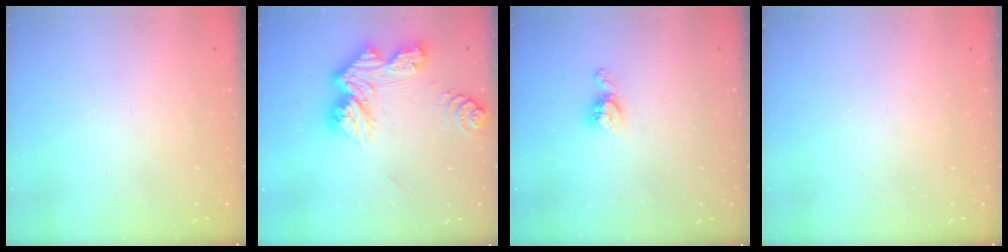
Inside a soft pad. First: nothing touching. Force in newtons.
{"total": 15.8, "press": 15.7, "slide": 1.3}
{"total": 5.9, "press": 5.9, "slide": 0.3}
{"total": 0.0}